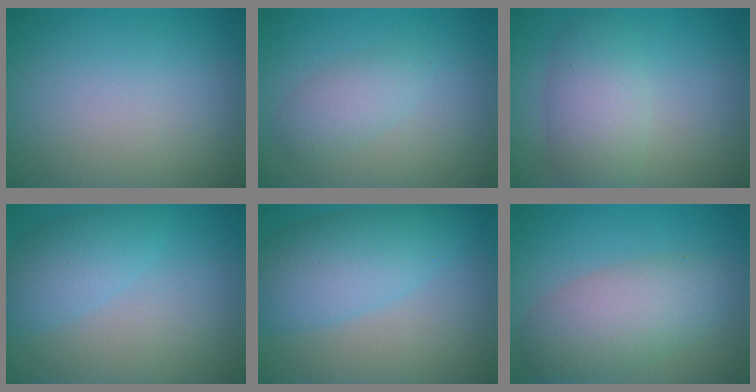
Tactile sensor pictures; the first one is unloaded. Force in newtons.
{"total": 2.4, "press": 2.4, "slide": 0.2}
{"total": 4.4, "press": 4.4, "slide": 0.1}
{"total": 3.4, "press": 3.4, "slide": 0.2}
{"total": 6.1, "press": 6.1, "slide": 0.1}
{"total": 5.8, "press": 5.8, "slide": 0.2}